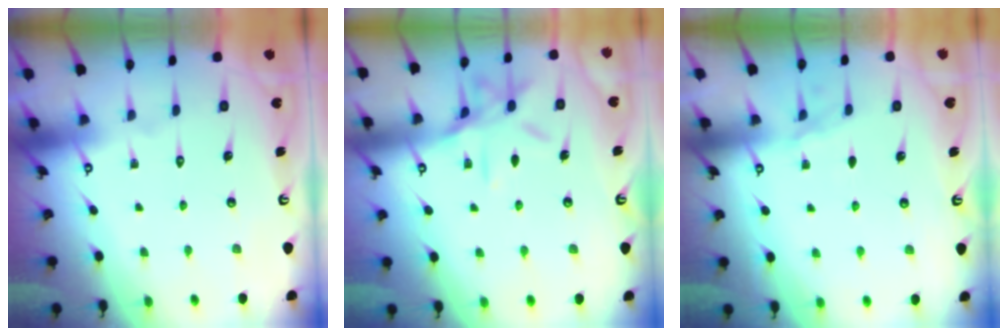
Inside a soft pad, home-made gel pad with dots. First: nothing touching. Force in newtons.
{"total": 10.5, "press": 10.5, "slide": 0.9}
{"total": 2.7, "press": 2.7, "slide": 0.4}